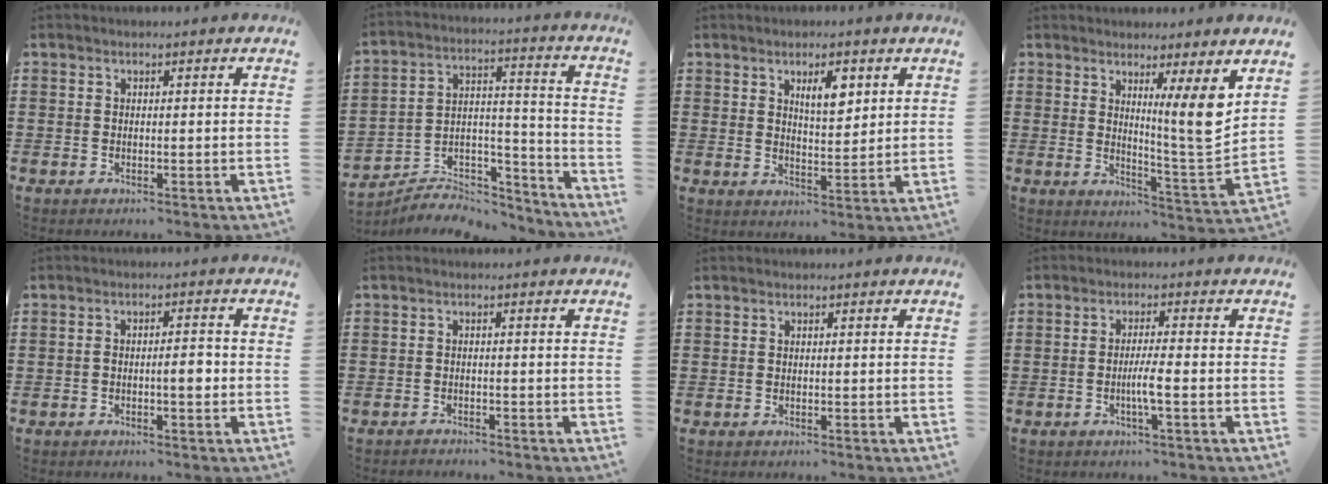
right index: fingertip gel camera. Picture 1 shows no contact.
{"total": 6.1, "force": [-5.5, 2.5, 1.0], "torque": [-0.013, 0.012, -0.105]}
{"total": 4.6, "force": [2.3, 1.7, 3.6], "torque": [-0.061, 0.002, 0.036]}
{"total": 8.6, "force": [4.7, 0.0, 7.2], "torque": [-0.108, -0.040, 0.070]}
{"total": 3.1, "force": [-0.8, 0.8, 2.9], "torque": [-0.044, 0.001, -0.018]}
{"total": 1.1, "force": [-1.1, 0.1, 0.0], "torque": [-0.003, 0.002, -0.024]}
{"total": 0.0}
{"total": 3.2, "force": [-1.0, 0.0, 3.0], "torque": [-0.060, -0.008, -0.022]}